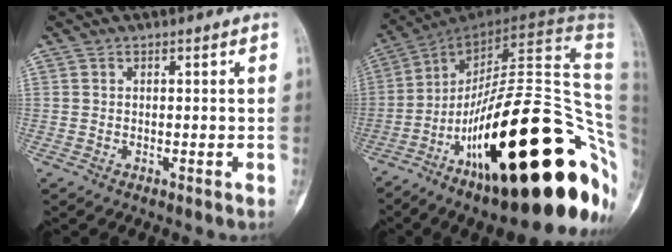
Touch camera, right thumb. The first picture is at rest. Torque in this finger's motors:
{"motor_torque": [1.43, 1.52, 2.33, -0.43, 0.36]}